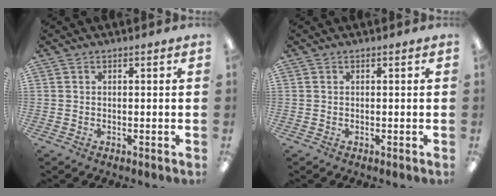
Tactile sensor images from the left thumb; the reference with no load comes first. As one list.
[{"total": 0.0}]